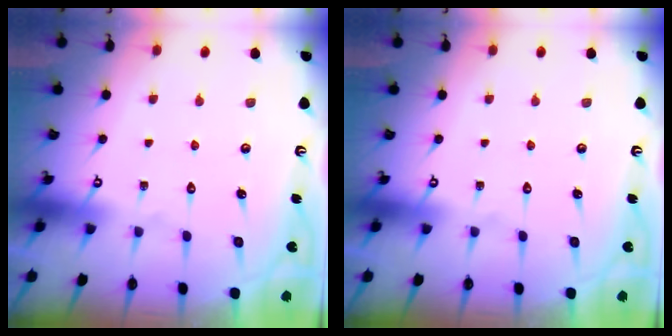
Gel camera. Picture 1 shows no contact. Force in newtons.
{"total": 0.0}